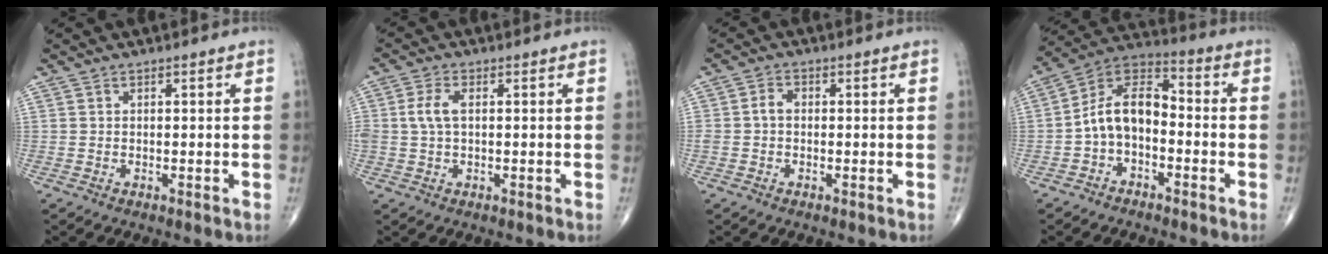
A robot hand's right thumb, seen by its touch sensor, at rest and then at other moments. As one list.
[{"total": 4.0, "force": [0.4, 2.2, 3.4], "torque": [-0.081, 0.006, 0.006]}, {"total": 2.1, "force": [-0.2, 1.5, 1.4], "torque": [-0.022, 0.007, -0.009]}, {"total": 10.4, "force": [-2.3, 6.5, 7.9], "torque": [-0.125, 0.049, -0.058]}]